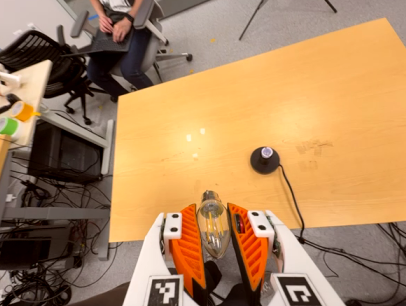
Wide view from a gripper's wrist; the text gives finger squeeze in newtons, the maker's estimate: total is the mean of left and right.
{"total": 8.6, "left": 7.9, "right": 9.2}